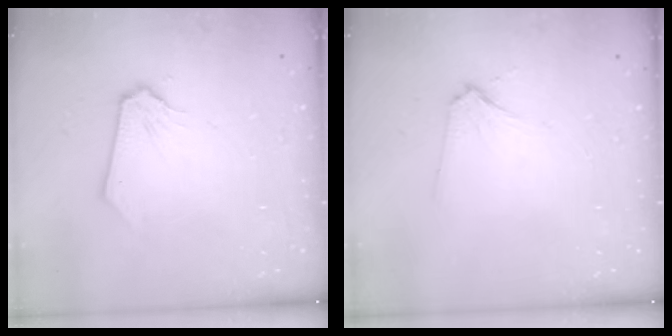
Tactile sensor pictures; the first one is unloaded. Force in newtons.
{"total": 3.3, "press": 3.3, "slide": 0.5}